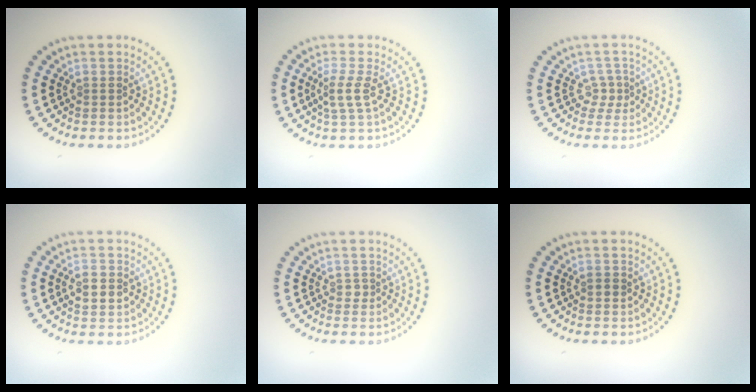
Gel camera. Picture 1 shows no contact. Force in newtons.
{"total": 2.0, "press": 1.5, "slide": 1.3}
{"total": 1.6, "press": 1.0, "slide": 1.2}
{"total": 2.8, "press": 2.8, "slide": 0.0}
{"total": 0.6, "press": 0.5, "slide": 0.3}
{"total": 0.7, "press": 0.6, "slide": 0.2}